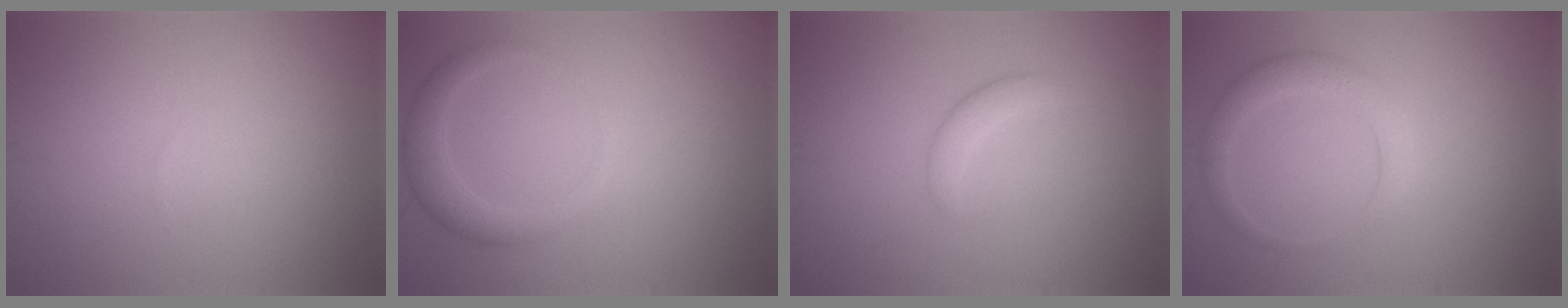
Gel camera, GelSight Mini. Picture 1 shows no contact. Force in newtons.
{"total": 2.6, "press": 2.6, "slide": 0.0}
{"total": 1.5, "press": 1.5, "slide": 0.0}
{"total": 2.8, "press": 2.8, "slide": 0.3}